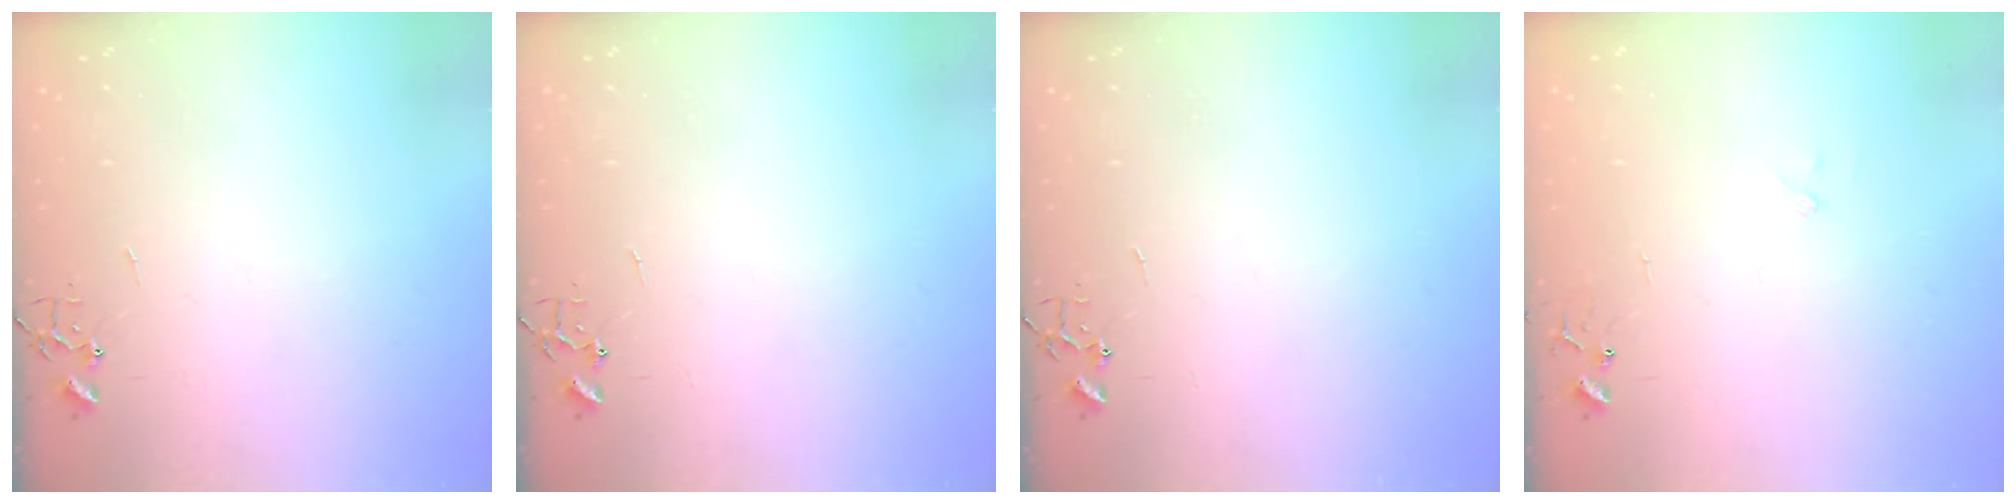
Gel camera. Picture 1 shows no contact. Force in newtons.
{"total": 0.0}
{"total": 0.0}
{"total": 7.6, "press": 7.6, "slide": 0.5}